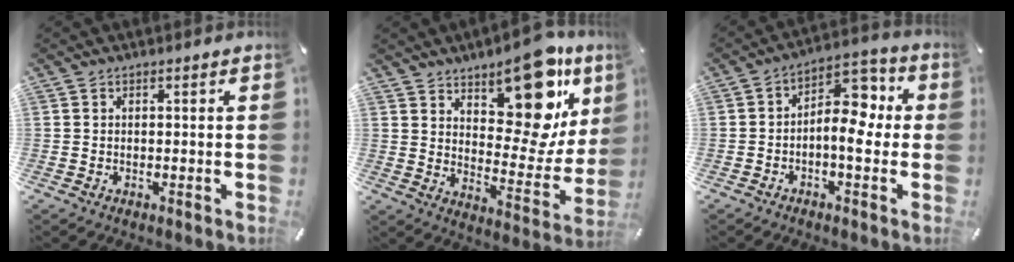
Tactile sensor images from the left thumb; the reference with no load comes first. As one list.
[{"total": 19.1, "force": [12.8, 9.2, 10.8], "torque": [-0.116, -0.109, 0.213]}, {"total": 9.2, "force": [-0.6, 5.5, 7.4], "torque": [-0.101, -0.006, -0.013]}]